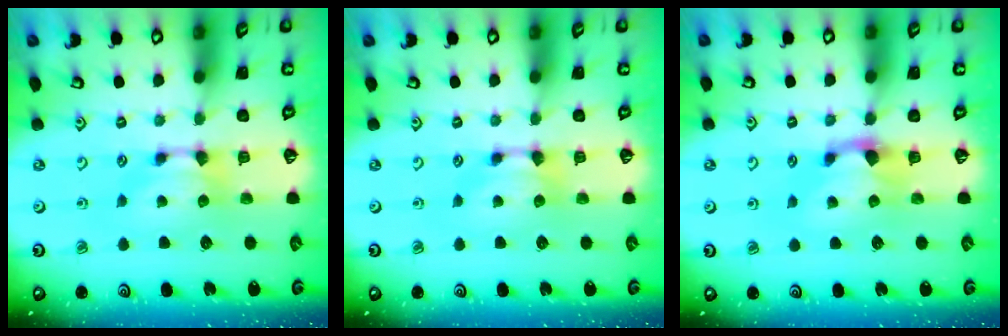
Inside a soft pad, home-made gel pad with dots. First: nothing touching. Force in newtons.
{"total": 0.0}
{"total": 1.2, "press": 0.1, "slide": 1.2}